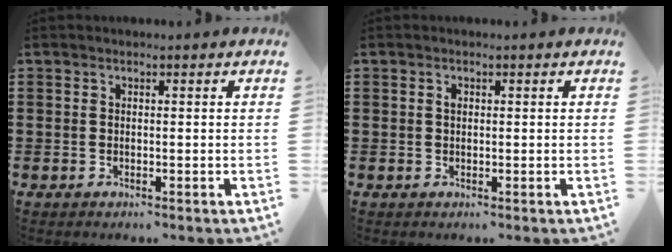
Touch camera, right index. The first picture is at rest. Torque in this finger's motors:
{"motor_torque": [0.27, -0.19, 0.05, 0.03]}